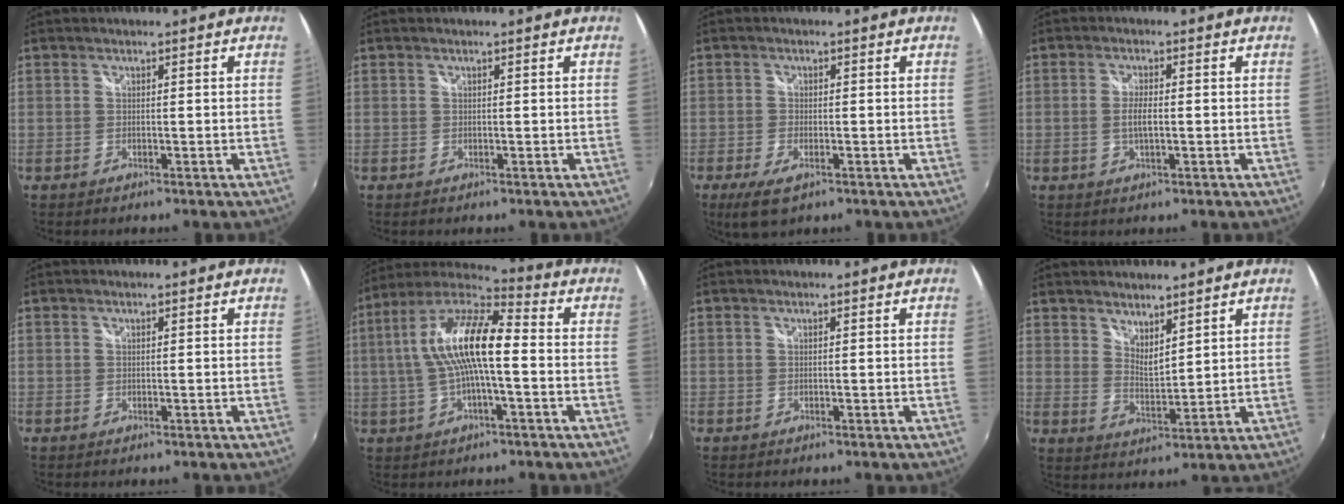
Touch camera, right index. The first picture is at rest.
{"total": 0.0}
{"total": 5.3, "force": [-3.0, 2.2, 3.7], "torque": [-0.087, -0.015, -0.055]}
{"total": 3.2, "force": [-0.5, 0.8, 3.0], "torque": [-0.058, -0.002, -0.010]}
{"total": 0.0}
{"total": 14.8, "force": [-0.2, 3.9, 14.2], "torque": [-0.265, 0.018, -0.011]}
{"total": 0.0}
{"total": 5.0, "force": [4.2, 1.6, 2.1], "torque": [-0.029, -0.007, 0.074]}